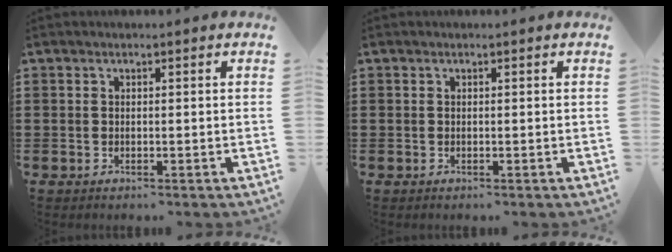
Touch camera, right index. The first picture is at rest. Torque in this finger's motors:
{"motor_torque": [-0.01, -0.01, 0.02, -0.01]}